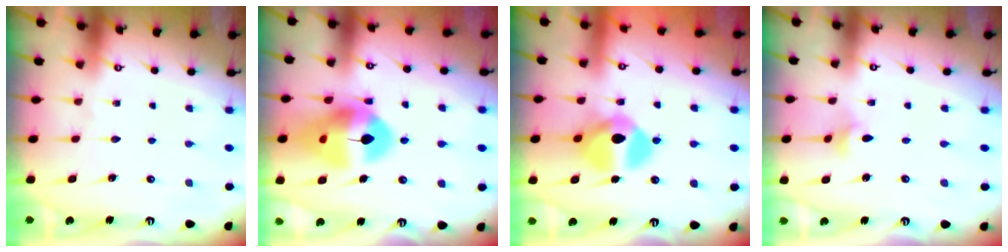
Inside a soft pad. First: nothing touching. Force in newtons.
{"total": 14.8, "press": 14.7, "slide": 1.7}
{"total": 12.7, "press": 12.7, "slide": 0.5}
{"total": 3.1, "press": 3.0, "slide": 0.6}